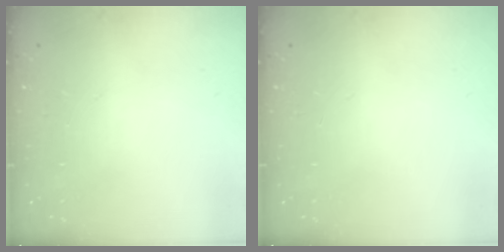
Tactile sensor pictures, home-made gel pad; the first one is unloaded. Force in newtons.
{"total": 0.0}